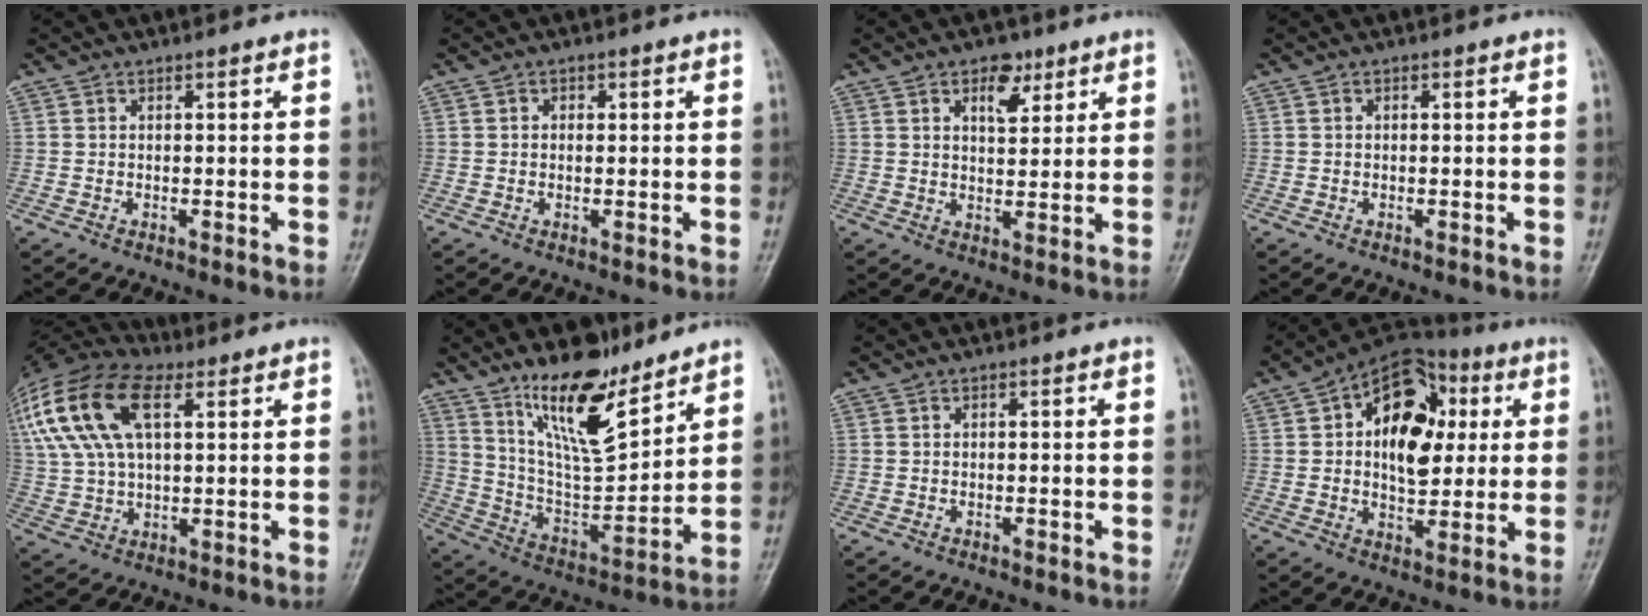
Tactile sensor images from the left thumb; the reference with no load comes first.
{"total": 1.0, "force": [0.1, 0.8, 0.5], "torque": [-0.003, 0.002, 0.000]}
{"total": 5.5, "force": [3.0, 3.2, 3.4], "torque": [-0.027, -0.014, 0.043]}
{"total": 0.0}
{"total": 21.2, "force": [7.8, 11.0, 16.3], "torque": [-0.355, 0.026, 0.143]}
{"total": 16.0, "force": [11.4, 5.3, 9.9], "torque": [-0.136, -0.082, 0.214]}
{"total": 0.0}
{"total": 16.8, "force": [3.4, 10.9, 12.3], "torque": [-0.146, 0.011, 0.046]}